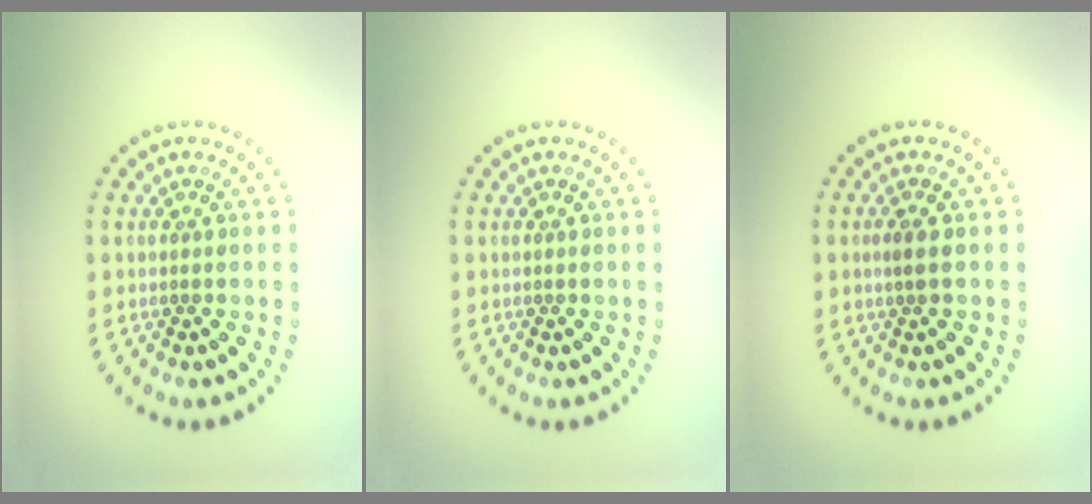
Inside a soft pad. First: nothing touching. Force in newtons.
{"total": 0.0}
{"total": 1.1, "press": 0.9, "slide": 0.5}